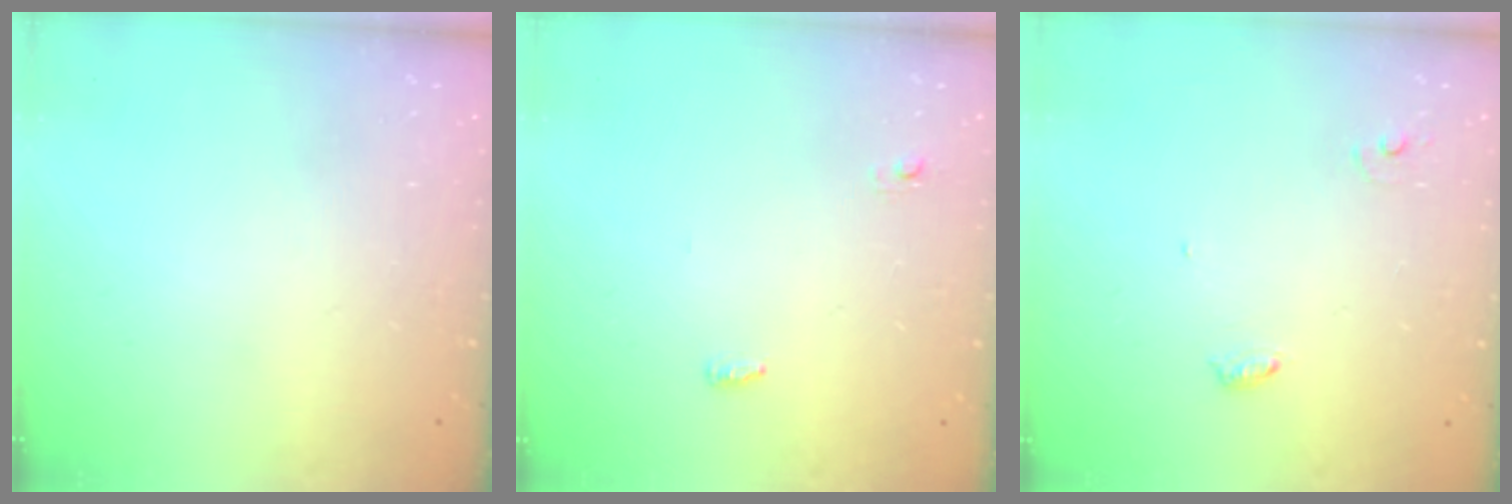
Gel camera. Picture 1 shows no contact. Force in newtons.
{"total": 3.6, "press": 3.4, "slide": 1.0}
{"total": 4.0, "press": 4.0, "slide": 0.3}